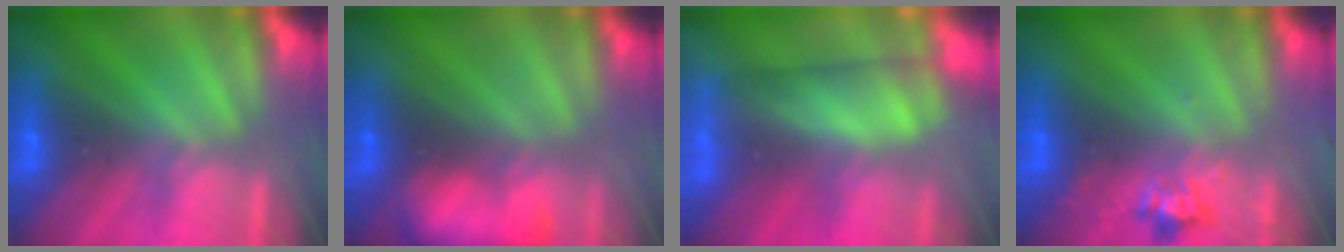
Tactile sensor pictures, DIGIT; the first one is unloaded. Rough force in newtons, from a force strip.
{"total": 7.7}
{"total": 4.5}
{"total": 2.4}